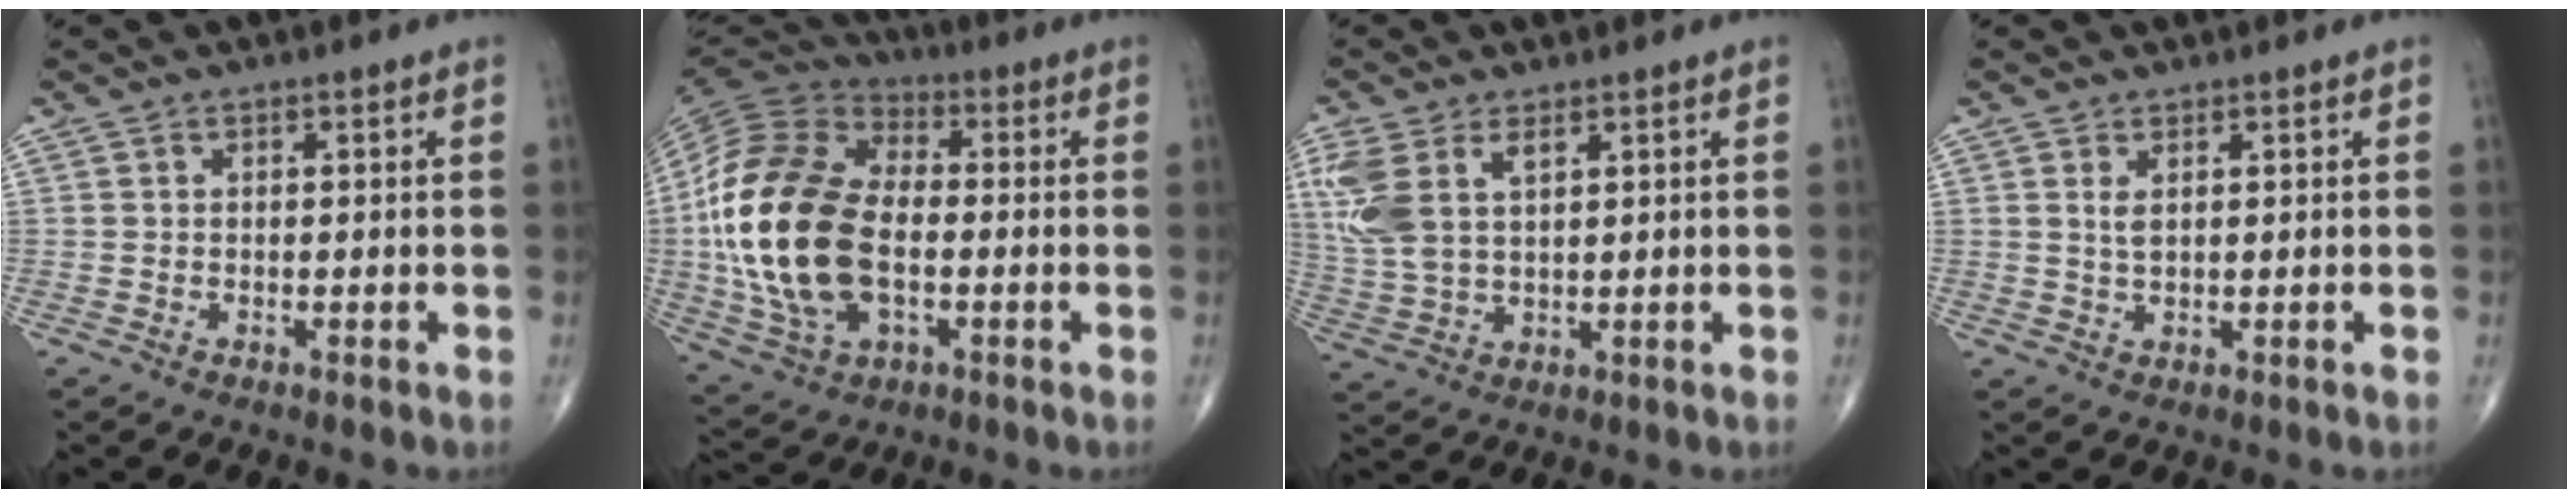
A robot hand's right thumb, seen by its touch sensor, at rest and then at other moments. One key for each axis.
{"total": 24.1, "fx": -2.0, "fy": 14.3, "fz": 19.3, "tx": -0.395, "ty": 0.007, "tz": -0.035}
{"total": 10.7, "fx": 4.2, "fy": 5.9, "fz": 7.9, "tx": -0.187, "ty": 0.001, "tz": 0.096}
{"total": 1.9, "fx": 0.8, "fy": 0.8, "fz": 1.5, "tx": -0.030, "ty": -0.004, "tz": 0.021}